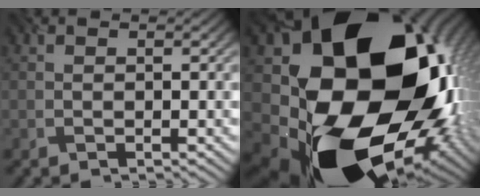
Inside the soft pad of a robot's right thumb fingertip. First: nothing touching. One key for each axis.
{"total": 22.9, "fx": 0.8, "fy": 17.7, "fz": 14.6, "tx": -0.306, "ty": -0.094, "tz": 0.069}